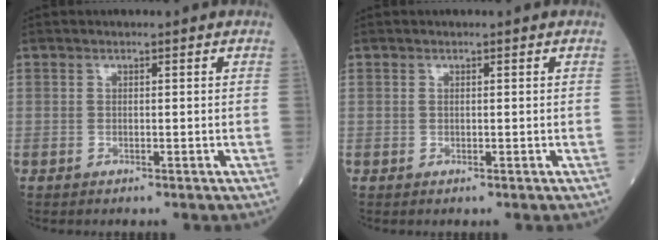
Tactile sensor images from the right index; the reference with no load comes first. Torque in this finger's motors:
{"motor_torque": [0.03, 0.00, -0.04, -0.01]}